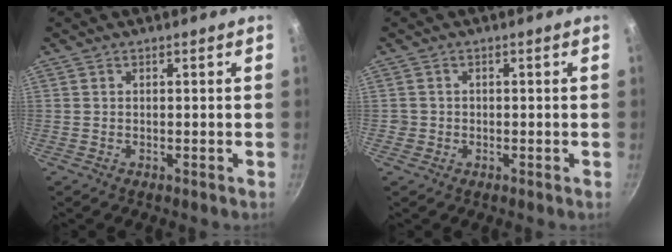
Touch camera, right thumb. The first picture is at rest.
{"total": 1.5, "force": [-0.3, 1.4, 0.2], "torque": [0.002, 0.006, -0.003]}